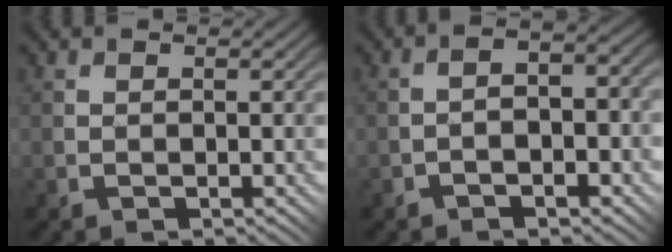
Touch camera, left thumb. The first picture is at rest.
{"total": 4.9, "force": [-1.5, 2.3, 4.1], "torque": [-0.063, 0.005, -0.026]}